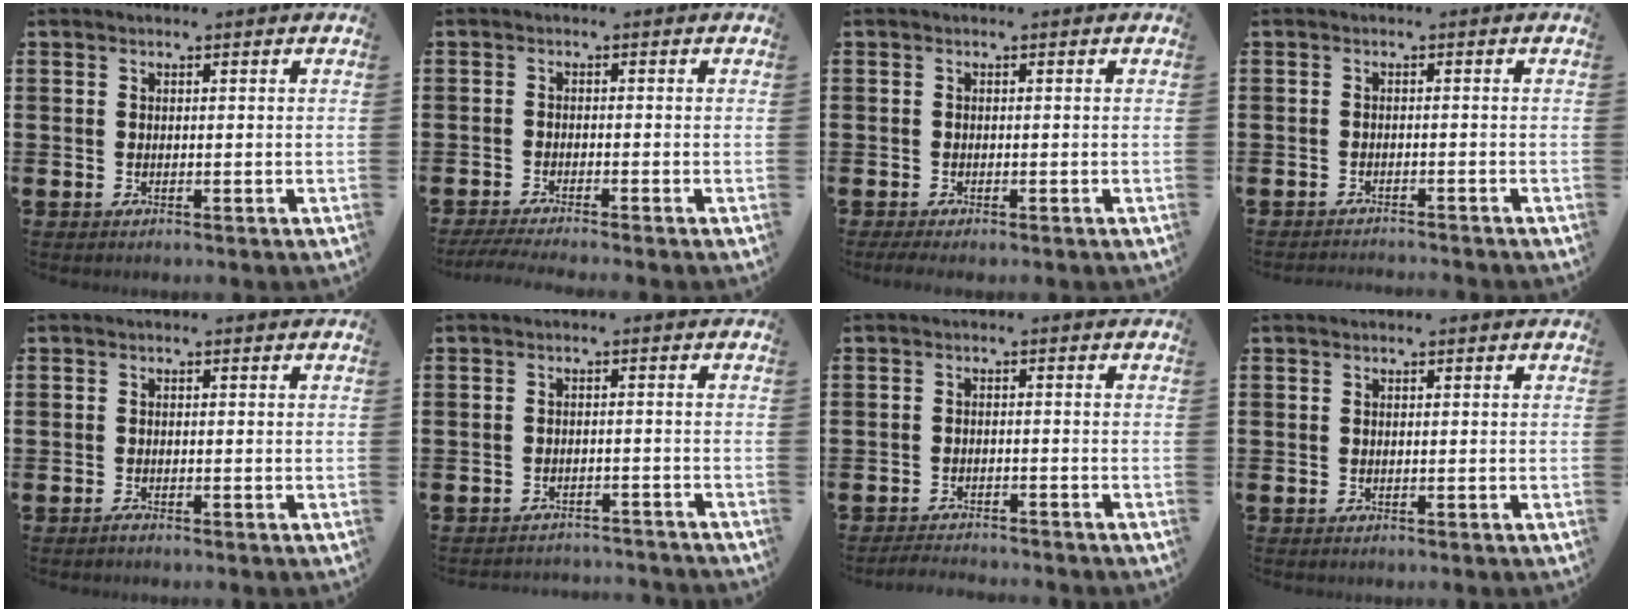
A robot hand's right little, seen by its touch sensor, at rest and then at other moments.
{"total": 1.9, "force": [-1.5, -0.1, 1.0], "torque": [-0.015, 0.000, -0.029]}
{"total": 0.5, "force": [-0.4, 0.0, 0.4], "torque": [-0.006, -0.003, -0.007]}
{"total": 1.1, "force": [-1.1, -0.1, 0.0], "torque": [-0.001, 0.002, -0.023]}
{"total": 0.5, "force": [-0.5, 0.0, 0.2], "torque": [-0.002, -0.005, -0.009]}
{"total": 1.8, "force": [-1.8, -0.1, -0.2], "torque": [-0.001, 0.002, -0.039]}
{"total": 1.9, "force": [-1.9, 0.0, 0.0], "torque": [-0.003, 0.001, -0.039]}
{"total": 0.0}